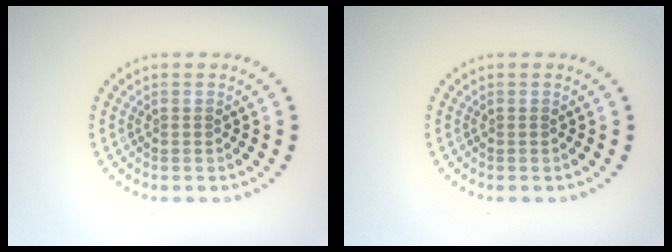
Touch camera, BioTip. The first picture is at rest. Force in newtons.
{"total": 0.0}